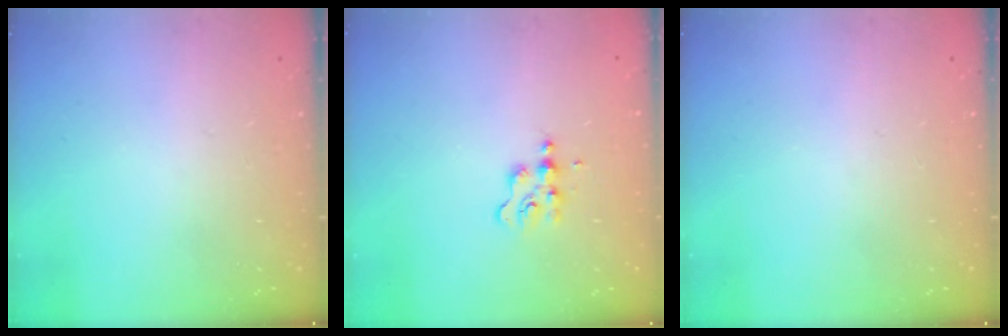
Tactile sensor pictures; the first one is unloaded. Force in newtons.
{"total": 2.7, "press": 2.6, "slide": 0.4}
{"total": 0.0}